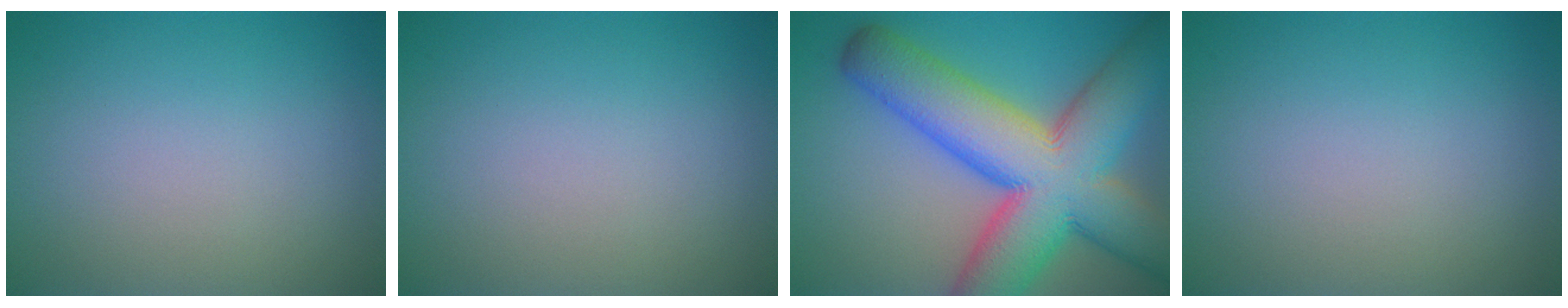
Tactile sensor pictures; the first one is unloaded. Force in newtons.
{"total": 0.0}
{"total": 14.8, "press": 14.8, "slide": 0.6}
{"total": 0.0}